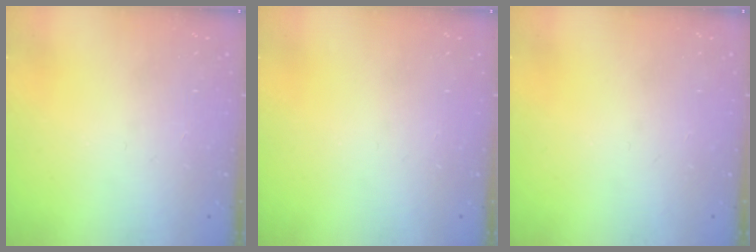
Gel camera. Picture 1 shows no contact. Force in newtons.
{"total": 0.0}
{"total": 0.0}